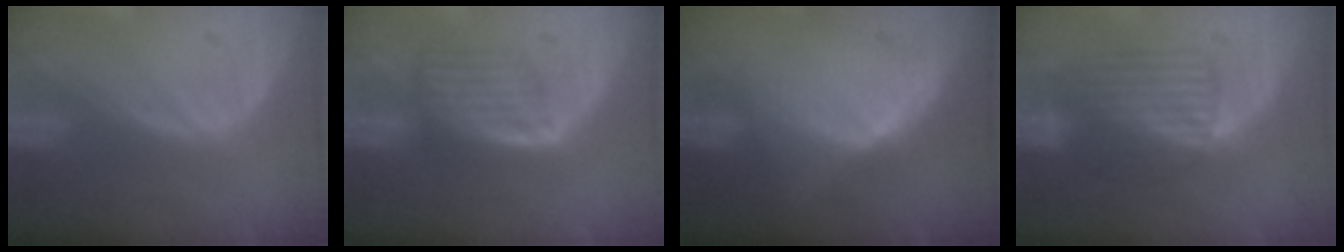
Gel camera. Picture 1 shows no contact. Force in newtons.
{"total": 5.7, "press": 5.3, "slide": 2.3}
{"total": 6.1, "press": 6.1, "slide": 0.9}
{"total": 6.3, "press": 6.2, "slide": 1.1}